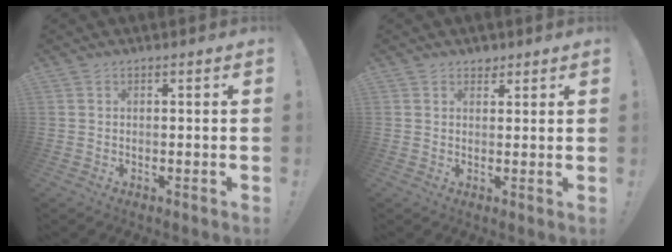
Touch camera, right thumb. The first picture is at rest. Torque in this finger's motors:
{"motor_torque": [-0.23, 0.33, 0.08, -0.13, -0.01]}